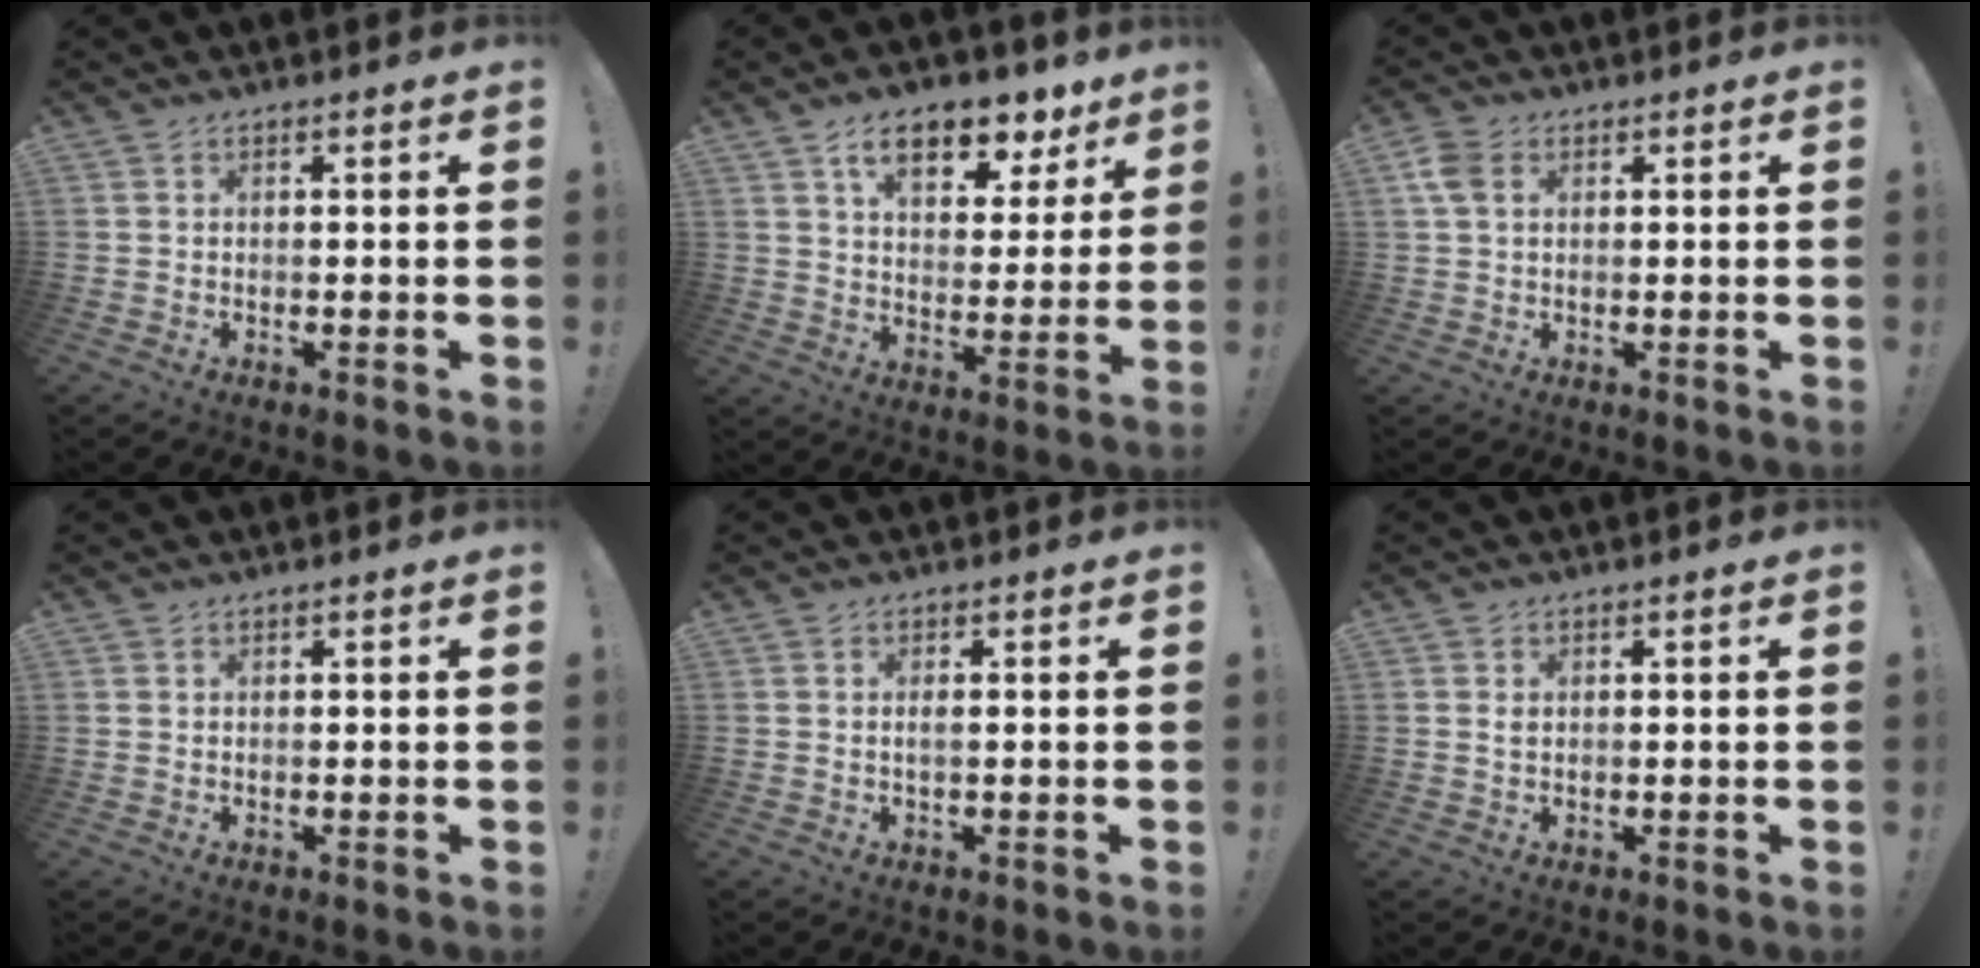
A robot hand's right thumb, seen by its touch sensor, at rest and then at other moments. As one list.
[{"total": 13.0, "force": [8.1, 6.8, 7.6], "torque": [-0.108, -0.047, 0.141]}, {"total": 5.3, "force": [1.6, 3.6, 3.6], "torque": [-0.073, 0.007, 0.032]}, {"total": 0.8, "force": [0.5, 0.6, 0.0], "torque": [0.003, 0.000, 0.008]}, {"total": 1.2, "force": [0.0, 0.2, 1.1], "torque": [-0.023, 0.001, 0.000]}, {"total": 1.0, "force": [0.3, 0.8, 0.4], "torque": [-0.007, 0.002, 0.006]}]